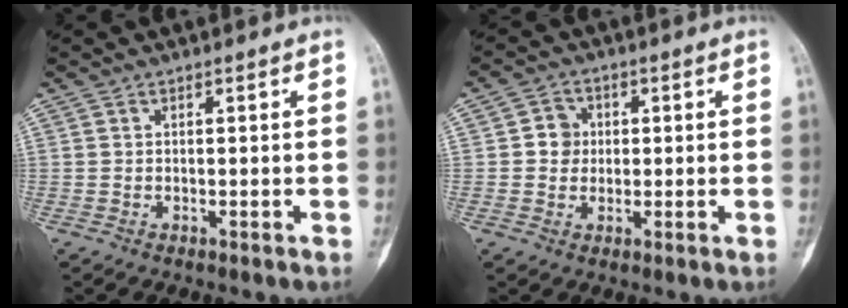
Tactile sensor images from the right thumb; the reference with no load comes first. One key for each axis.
{"total": 4.3, "fx": 0.3, "fy": 3.9, "fz": 1.6, "tx": -0.001, "ty": 0.007, "tz": 0.000}